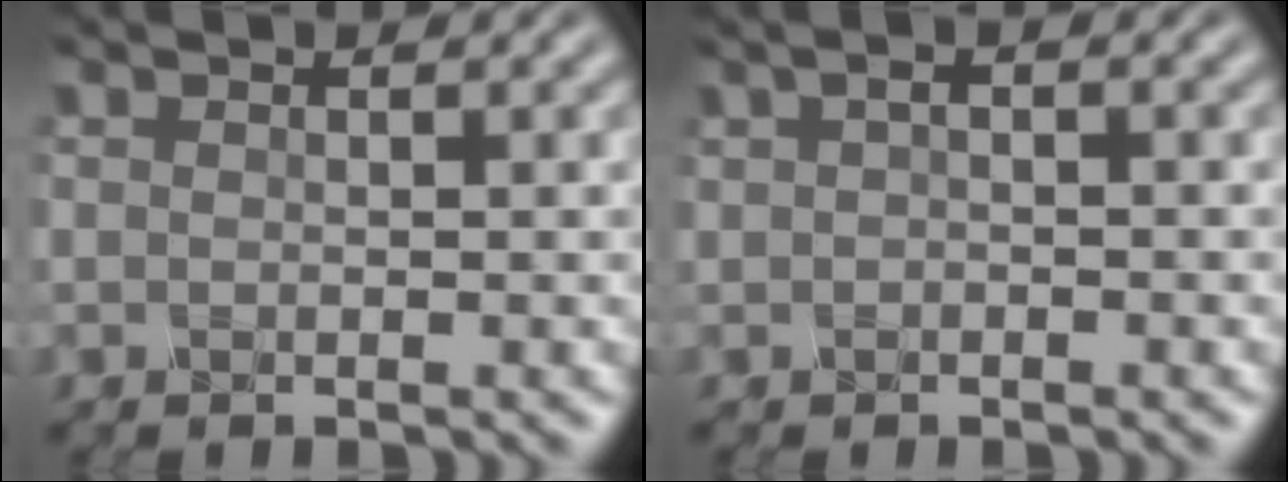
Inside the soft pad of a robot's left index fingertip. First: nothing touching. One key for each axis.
{"total": 1.1, "fx": 0.0, "fy": 0.6, "fz": 0.9, "tx": -0.019, "ty": 0.008, "tz": 0.002}